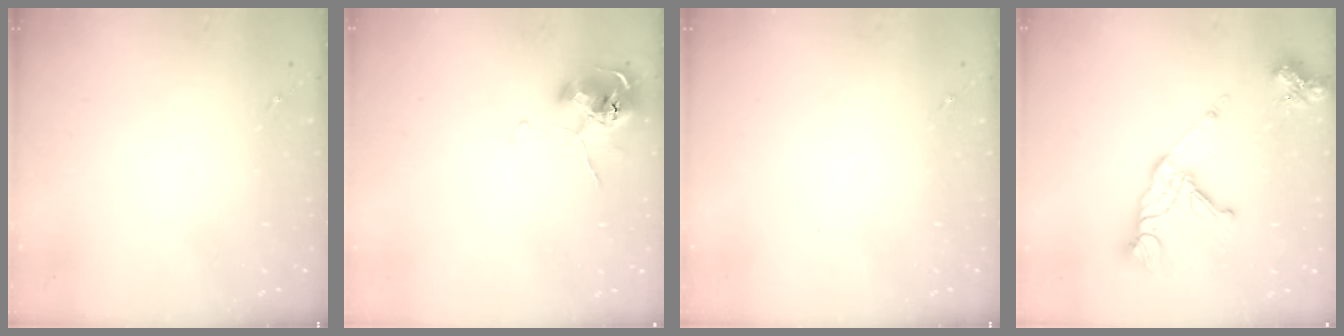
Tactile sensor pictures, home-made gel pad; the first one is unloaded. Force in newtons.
{"total": 10.1, "press": 9.9, "slide": 1.5}
{"total": 0.0}
{"total": 18.6, "press": 18.5, "slide": 2.1}